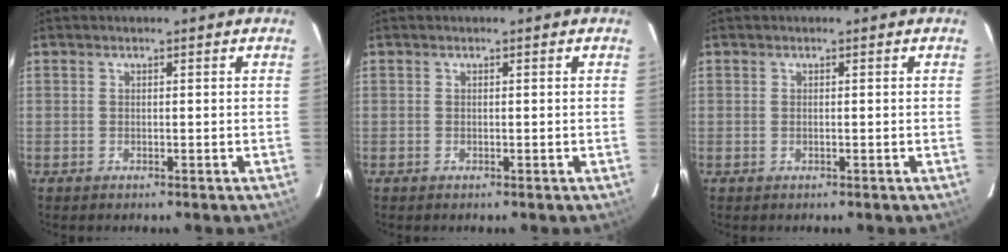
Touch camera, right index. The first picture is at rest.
{"total": 0.0}
{"total": 0.0}